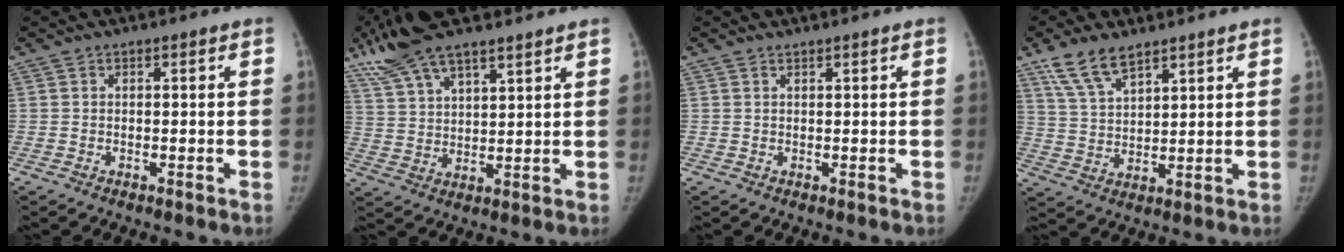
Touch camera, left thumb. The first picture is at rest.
{"total": 14.9, "force": [10.9, 4.7, 9.1], "torque": [-0.161, -0.014, 0.209]}
{"total": 0.7, "force": [0.7, 0.0, 0.1], "torque": [-0.002, -0.005, 0.013]}
{"total": 8.8, "force": [6.3, 3.6, 5.0], "torque": [-0.086, -0.024, 0.130]}